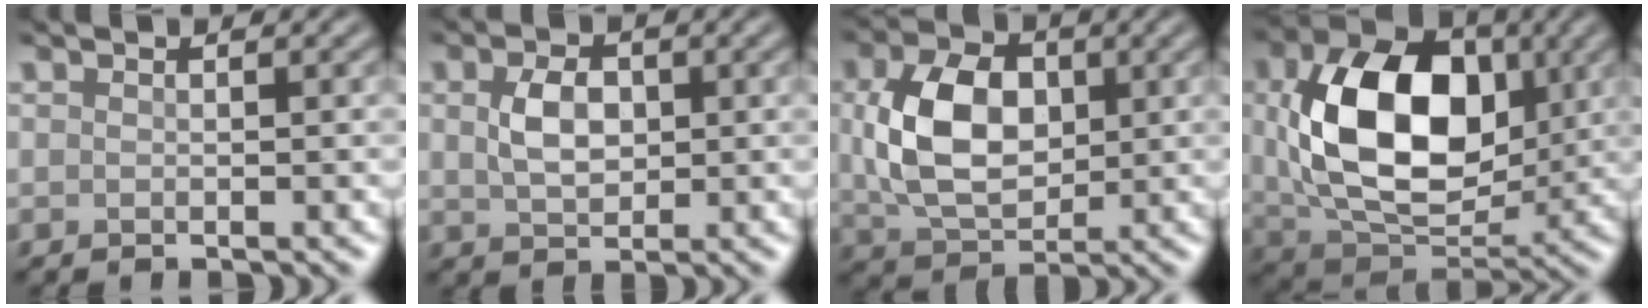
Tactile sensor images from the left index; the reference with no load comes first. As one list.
[{"total": 3.5, "force": [0.6, 2.4, 2.6], "torque": [-0.057, 0.003, 0.011]}, {"total": 7.8, "force": [0.8, 5.3, 5.6], "torque": [-0.116, 0.003, 0.018]}, {"total": 12.6, "force": [1.5, 8.3, 9.3], "torque": [-0.172, 0.002, 0.032]}]